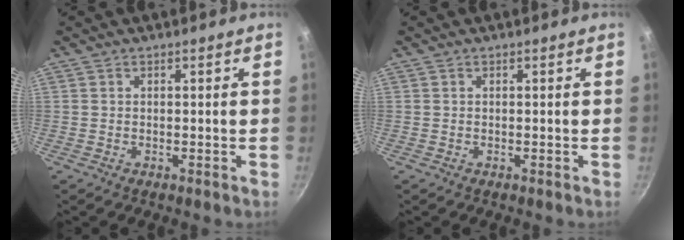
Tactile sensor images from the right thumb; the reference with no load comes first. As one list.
[{"total": 0.0}]